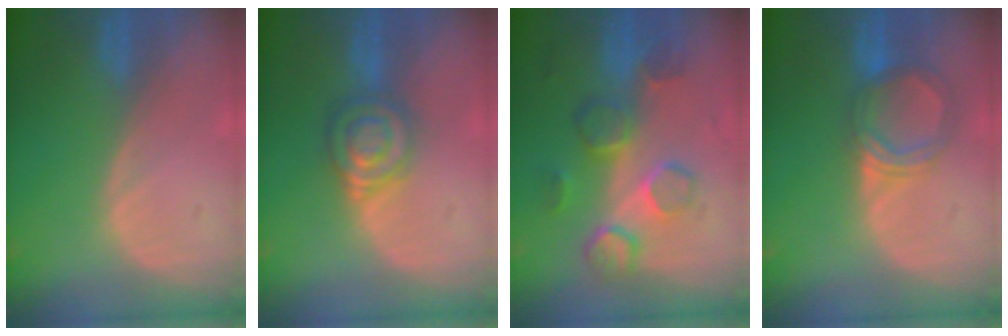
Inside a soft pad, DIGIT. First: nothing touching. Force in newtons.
{"total": 6.0, "press": 5.9, "slide": 1.0}
{"total": 8.5, "press": 7.8, "slide": 3.4}
{"total": 5.5, "press": 5.2, "slide": 1.7}